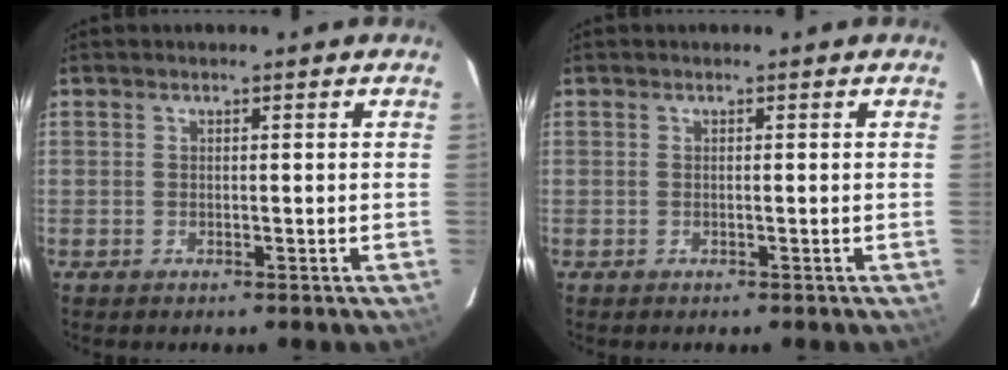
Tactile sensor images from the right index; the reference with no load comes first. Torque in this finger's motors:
{"motor_torque": [-0.05, 0.02, 0.04, 0.01]}